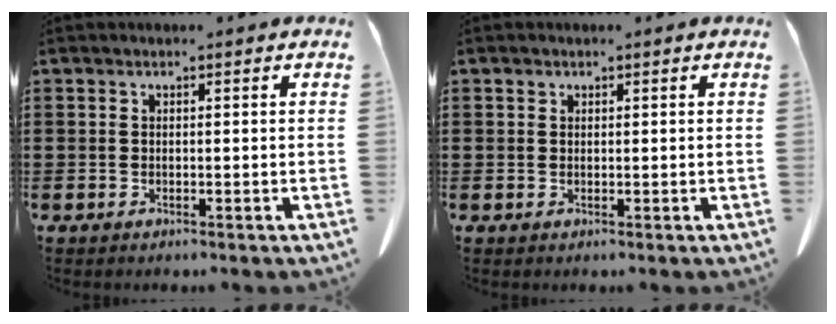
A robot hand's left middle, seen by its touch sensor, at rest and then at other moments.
{"total": 0.7, "force": [0.4, 0.6, 0.1], "torque": [-0.005, 0.000, 0.010]}